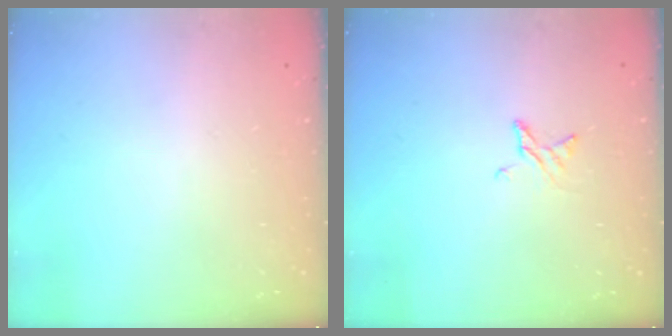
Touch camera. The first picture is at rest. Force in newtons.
{"total": 3.3, "press": 3.2, "slide": 0.3}